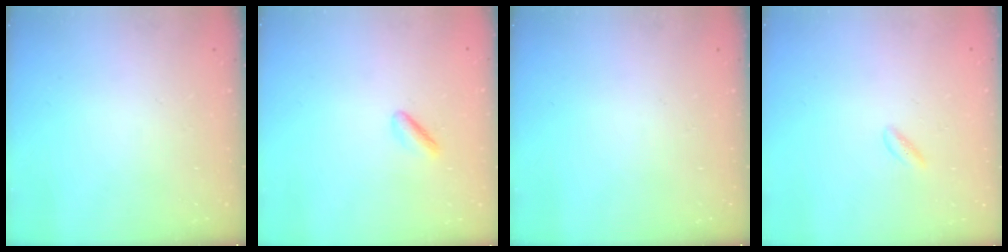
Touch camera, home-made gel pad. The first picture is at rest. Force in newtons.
{"total": 2.1, "press": 2.0, "slide": 0.6}
{"total": 0.0}
{"total": 1.4, "press": 1.1, "slide": 0.8}